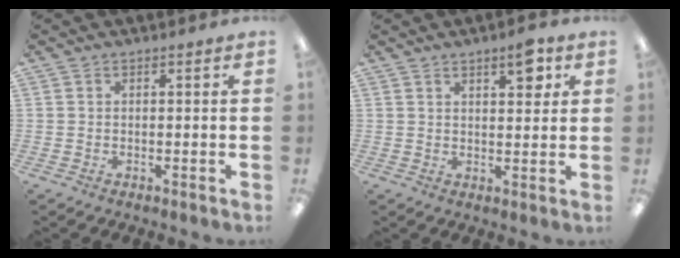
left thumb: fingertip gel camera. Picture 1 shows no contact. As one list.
[{"total": 5.8, "force": [3.6, 2.0, 4.1], "torque": [-0.048, -0.016, 0.055]}]